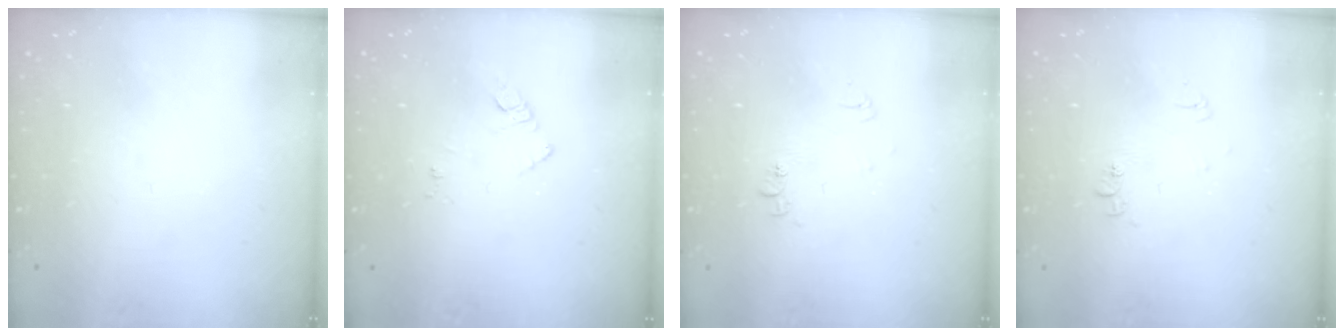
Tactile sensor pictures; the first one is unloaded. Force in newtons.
{"total": 4.8, "press": 4.8, "slide": 0.5}
{"total": 6.1, "press": 6.0, "slide": 0.7}
{"total": 6.1, "press": 6.0, "slide": 0.7}